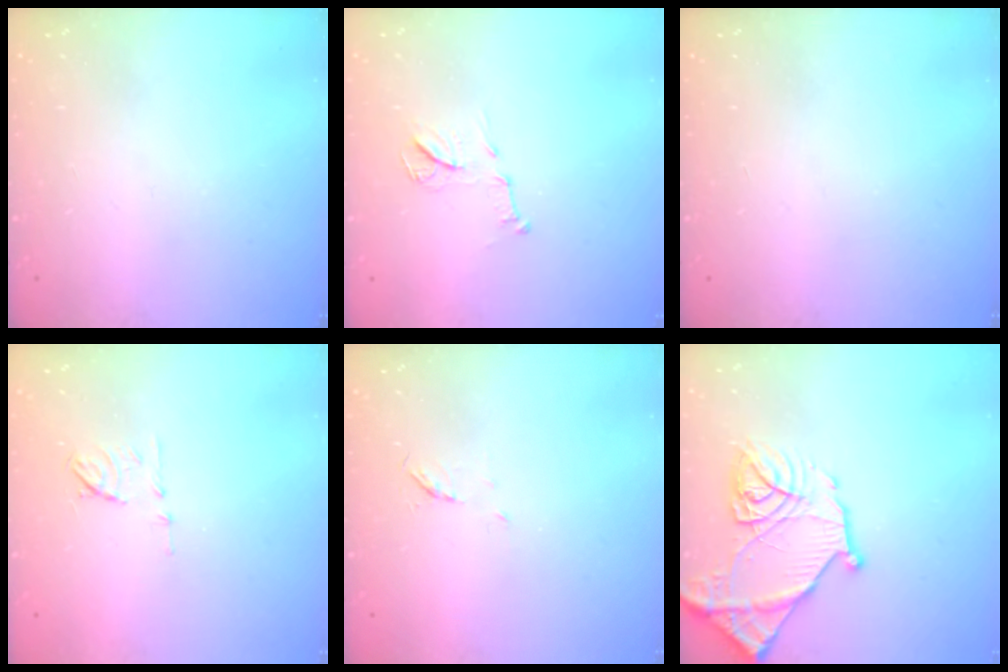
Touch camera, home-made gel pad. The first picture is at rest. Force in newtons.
{"total": 9.0, "press": 9.0, "slide": 0.2}
{"total": 0.0}
{"total": 6.7, "press": 6.6, "slide": 0.9}
{"total": 3.9, "press": 3.8, "slide": 0.7}
{"total": 17.5, "press": 17.4, "slide": 1.9}